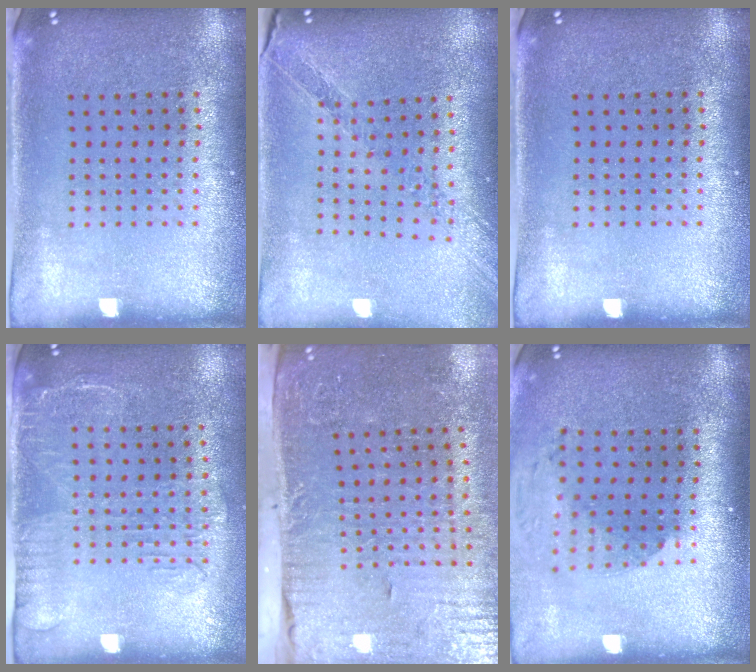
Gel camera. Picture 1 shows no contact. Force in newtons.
{"total": 1.0, "press": 1.0, "slide": 0.1}
{"total": 0.0}
{"total": 1.7, "press": 1.3, "slide": 1.0}
{"total": 4.8, "press": 4.1, "slide": 2.6}
{"total": 1.8, "press": 1.4, "slide": 1.1}